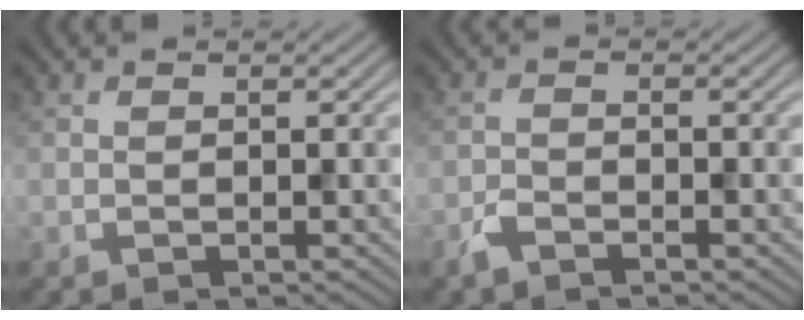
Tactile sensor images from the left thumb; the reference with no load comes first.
{"total": 1.7, "force": [-1.4, 0.6, 0.8], "torque": [-0.021, -0.001, -0.035]}